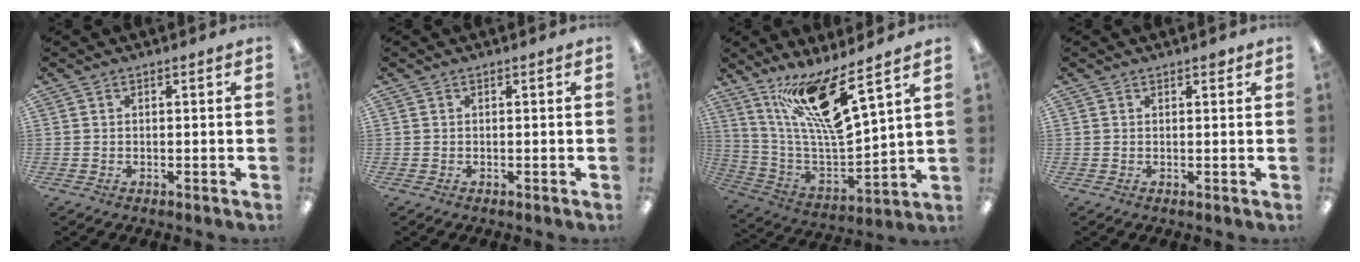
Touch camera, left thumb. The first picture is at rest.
{"total": 0.0}
{"total": 17.1, "force": [11.8, 3.0, 12.0], "torque": [-0.228, -0.069, 0.196]}
{"total": 1.1, "force": [0.9, 0.4, 0.5], "torque": [0.006, -0.006, 0.012]}